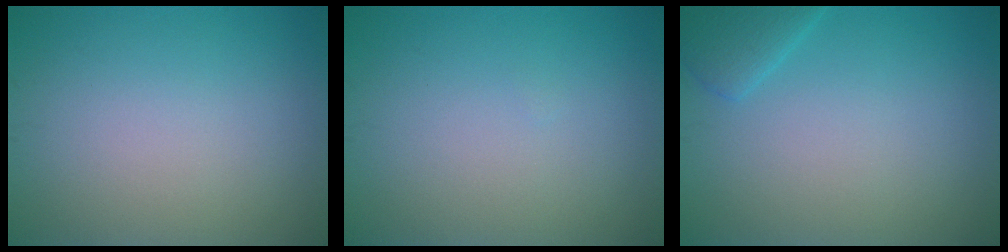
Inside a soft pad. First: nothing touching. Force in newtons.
{"total": 0.0}
{"total": 2.0, "press": 2.0, "slide": 0.1}